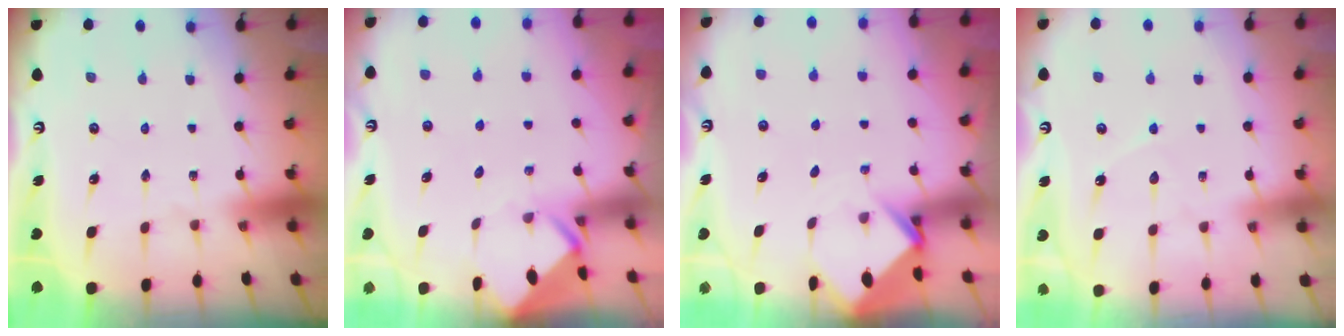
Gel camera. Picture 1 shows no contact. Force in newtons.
{"total": 3.4, "press": 3.4, "slide": 0.1}
{"total": 3.6, "press": 3.6, "slide": 0.2}
{"total": 4.9, "press": 4.8, "slide": 0.5}